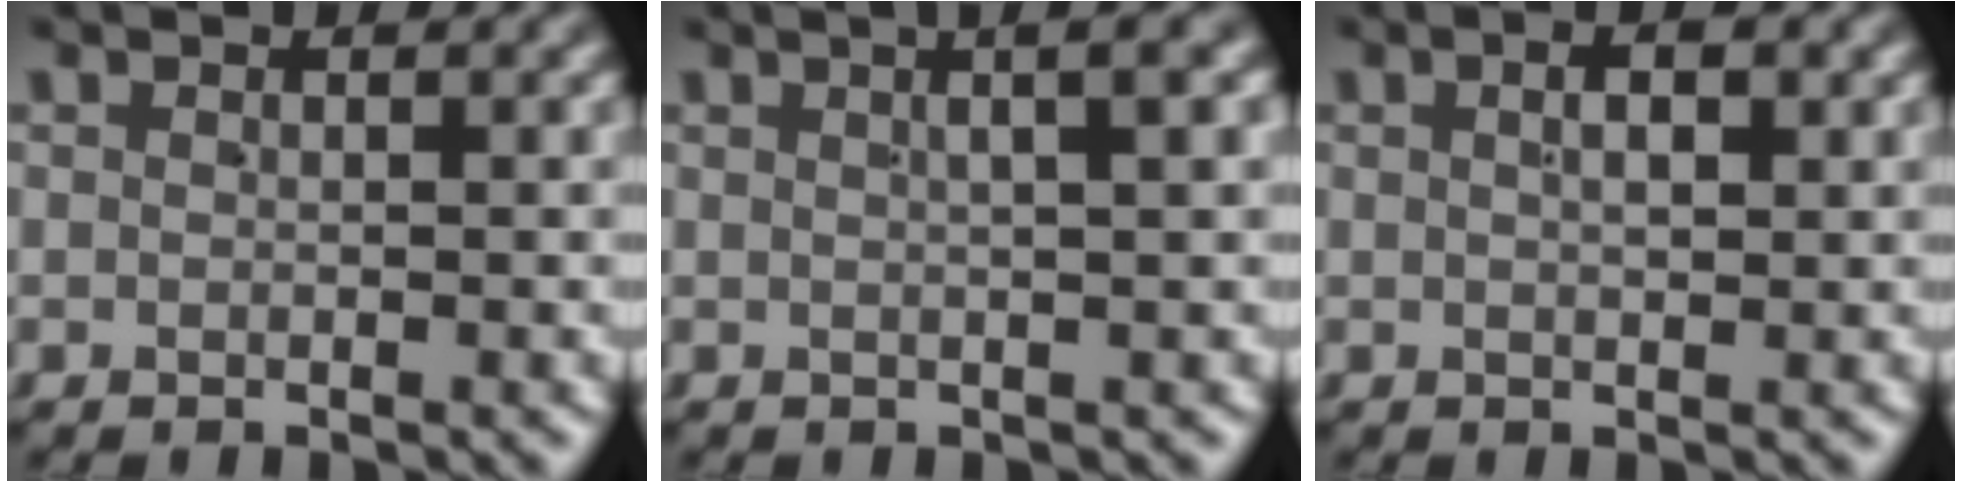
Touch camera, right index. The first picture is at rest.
{"total": 3.3, "force": [1.4, 0.3, 3.0], "torque": [-0.028, 0.020, 0.019]}
{"total": 1.9, "force": [0.6, 0.5, 1.8], "torque": [-0.013, 0.006, 0.008]}